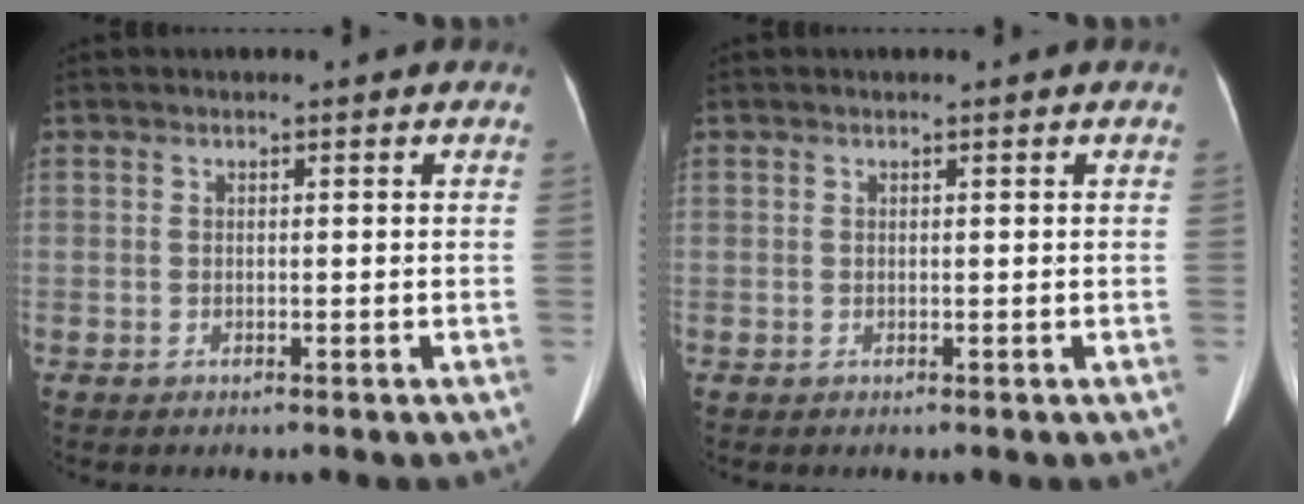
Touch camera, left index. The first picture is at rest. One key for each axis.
{"total": 0.0}